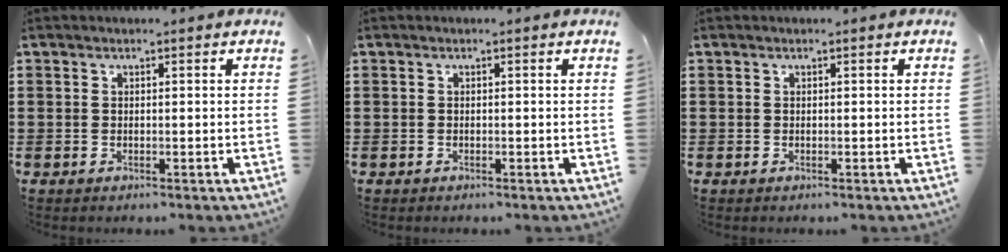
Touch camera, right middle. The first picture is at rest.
{"total": 0.0}
{"total": 0.0}